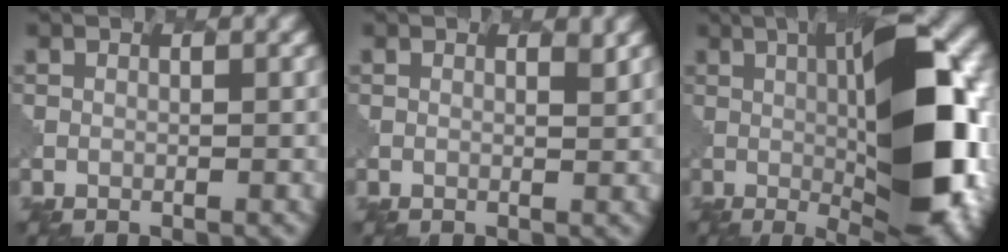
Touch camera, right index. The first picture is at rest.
{"total": 1.5, "force": [1.2, -0.9, -0.3], "torque": [-0.001, 0.001, 0.004]}
{"total": 14.2, "force": [0.4, 4.3, 13.5], "torque": [-0.175, 0.005, -0.006]}